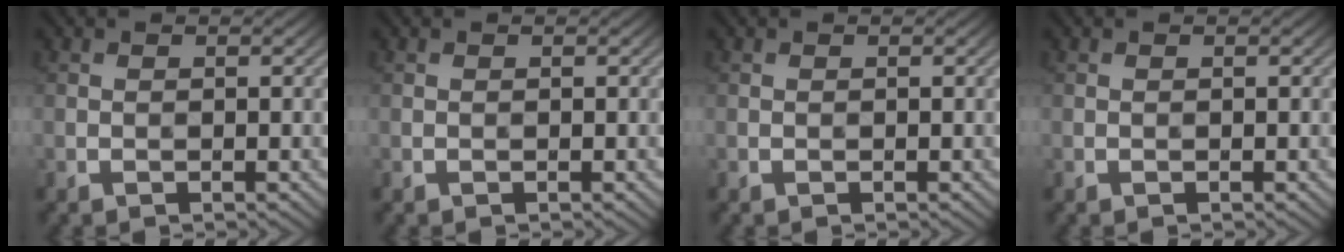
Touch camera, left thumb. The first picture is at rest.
{"total": 0.0}
{"total": 0.0}
{"total": 0.0}